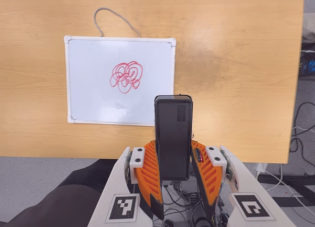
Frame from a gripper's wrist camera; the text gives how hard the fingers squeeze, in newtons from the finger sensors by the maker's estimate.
{"total": 5.1, "left": 3.6, "right": 6.5}